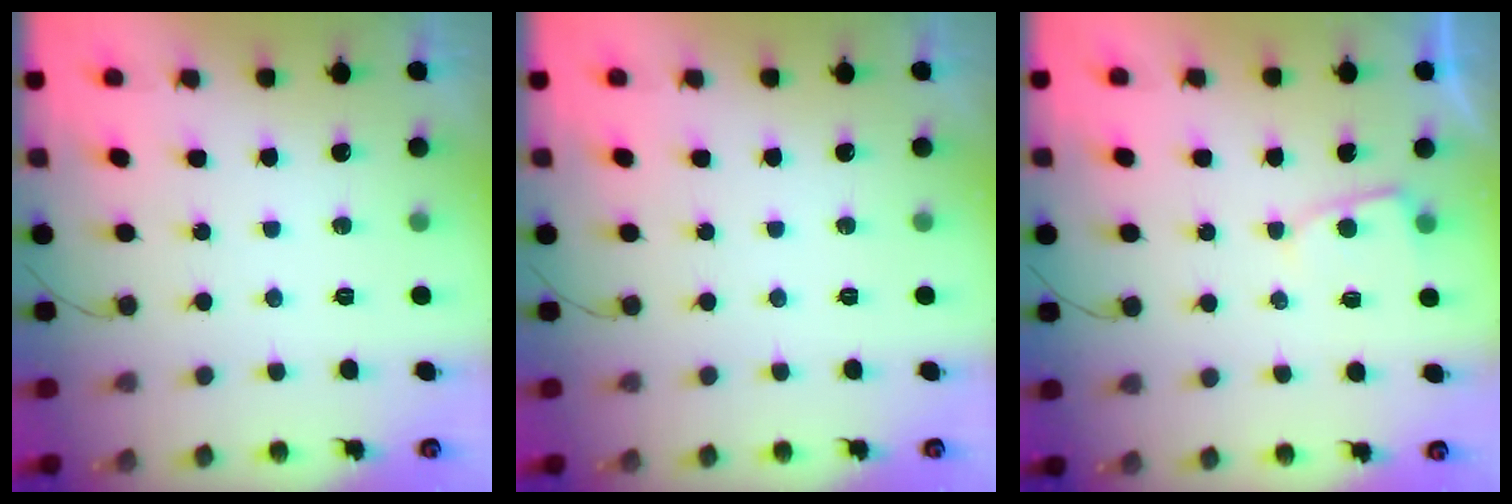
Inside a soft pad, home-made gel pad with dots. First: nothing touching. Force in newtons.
{"total": 0.0}
{"total": 2.6, "press": 2.6, "slide": 0.2}